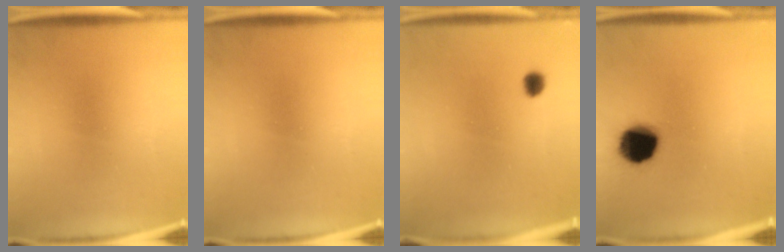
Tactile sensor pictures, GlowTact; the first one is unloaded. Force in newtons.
{"total": 0.0}
{"total": 1.9}
{"total": 13.6}